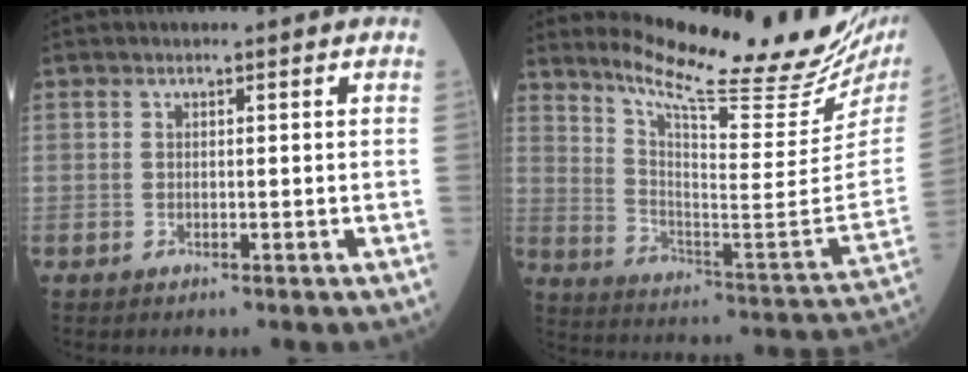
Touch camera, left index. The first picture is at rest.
{"total": 25.5, "force": [21.9, 1.6, 13.1], "torque": [-0.210, -0.090, 0.305]}